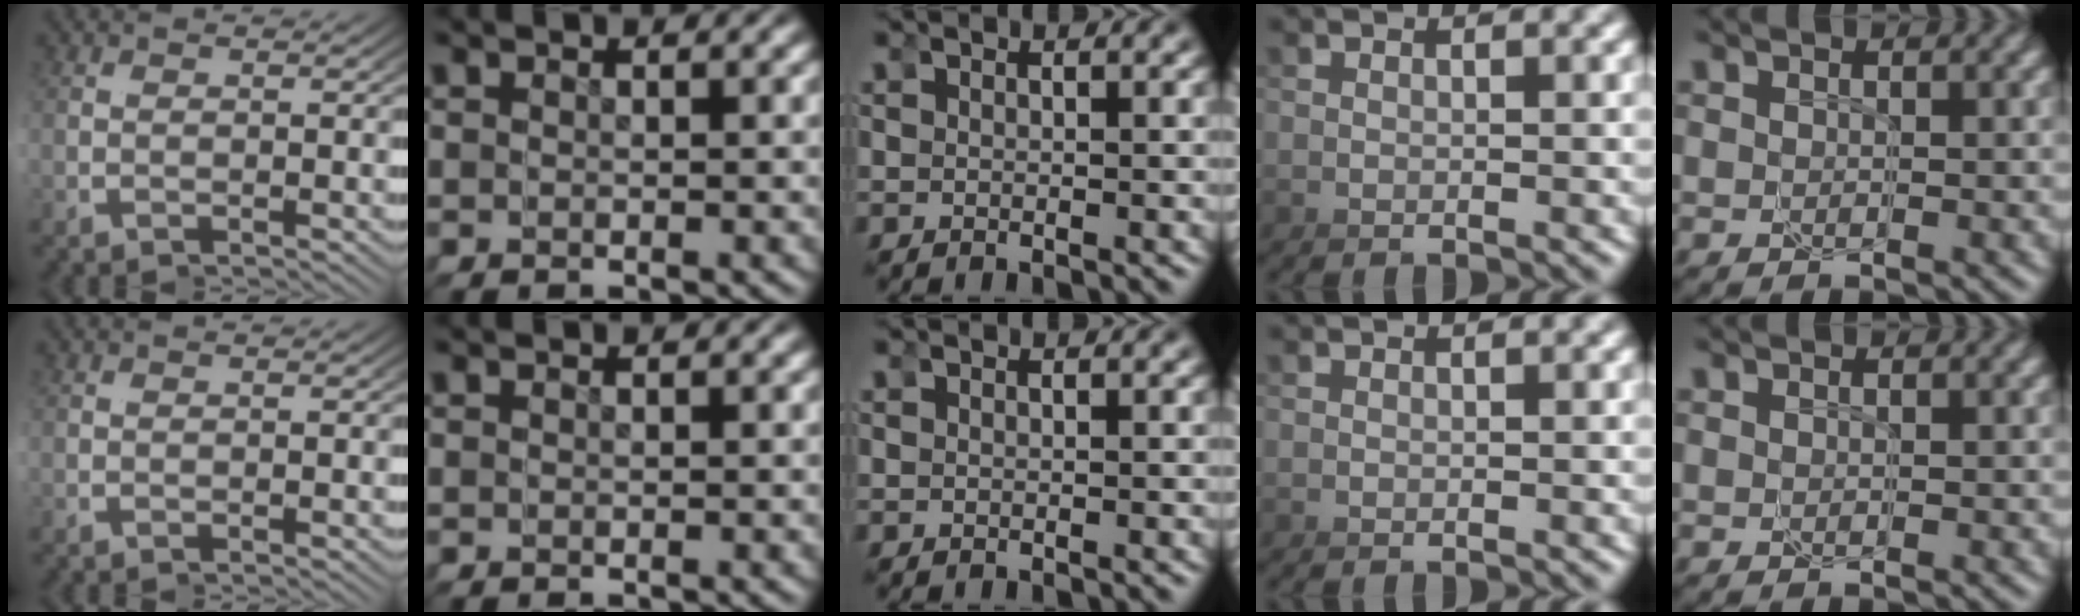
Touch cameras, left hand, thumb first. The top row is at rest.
{}